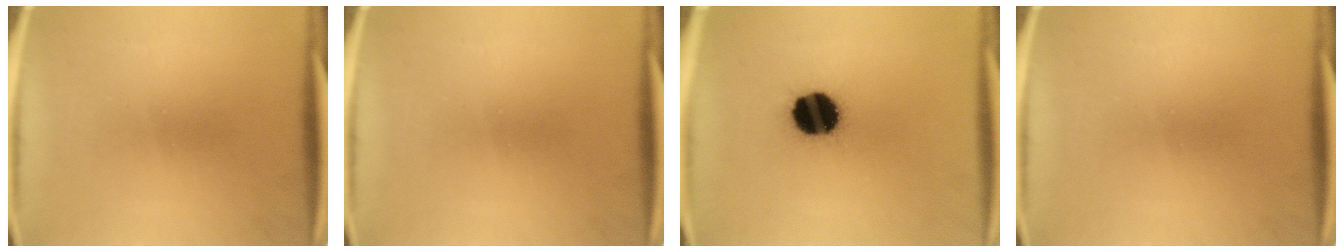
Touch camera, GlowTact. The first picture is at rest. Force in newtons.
{"total": 0.0}
{"total": 14.7}
{"total": 0.0}